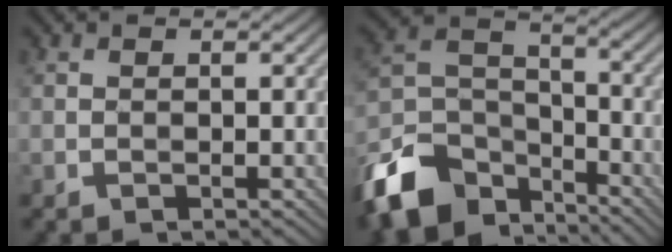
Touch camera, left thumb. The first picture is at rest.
{"total": 12.1, "force": [-8.8, 6.5, 5.2], "torque": [-0.130, -0.009, -0.180]}